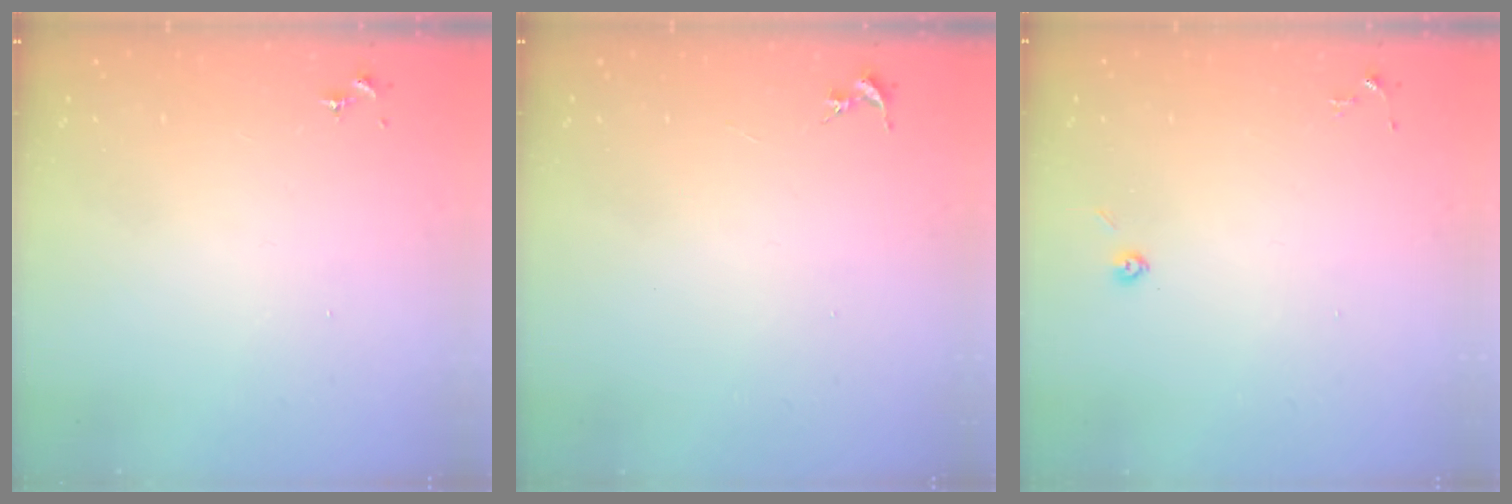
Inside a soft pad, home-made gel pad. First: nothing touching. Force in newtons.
{"total": 0.0}
{"total": 3.1, "press": 3.0, "slide": 1.0}